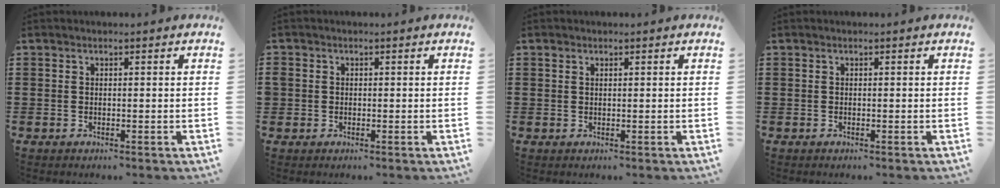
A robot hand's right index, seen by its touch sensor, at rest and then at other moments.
{"total": 1.1, "force": [0.1, 1.1, 0.2], "torque": [-0.006, 0.006, 0.000]}
{"total": 0.7, "force": [0.4, 0.5, 0.3], "torque": [-0.007, 0.003, 0.007]}
{"total": 0.0}